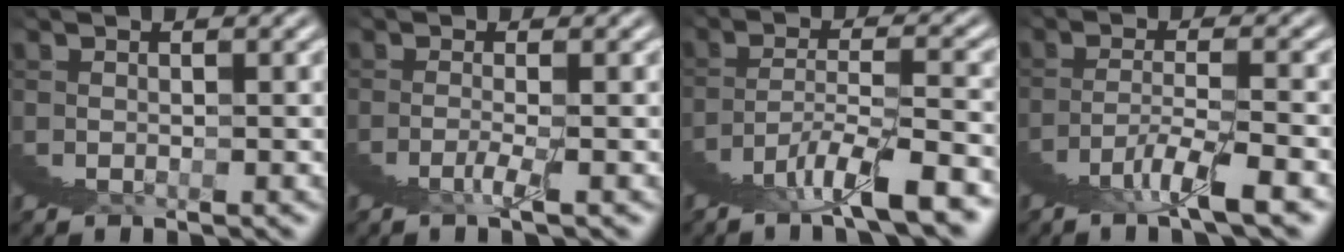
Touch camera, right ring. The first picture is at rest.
{"total": 2.0, "force": [-1.0, -1.5, 0.9], "torque": [-0.012, 0.005, -0.015]}
{"total": 5.0, "force": [-0.1, 2.2, 4.5], "torque": [-0.060, 0.023, -0.015]}
{"total": 3.1, "force": [0.1, 0.7, 3.0], "torque": [-0.046, 0.016, -0.006]}